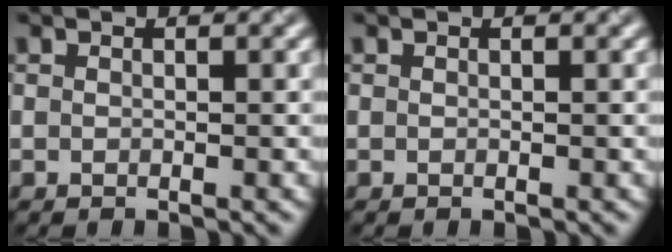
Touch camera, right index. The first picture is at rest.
{"total": 0.0}